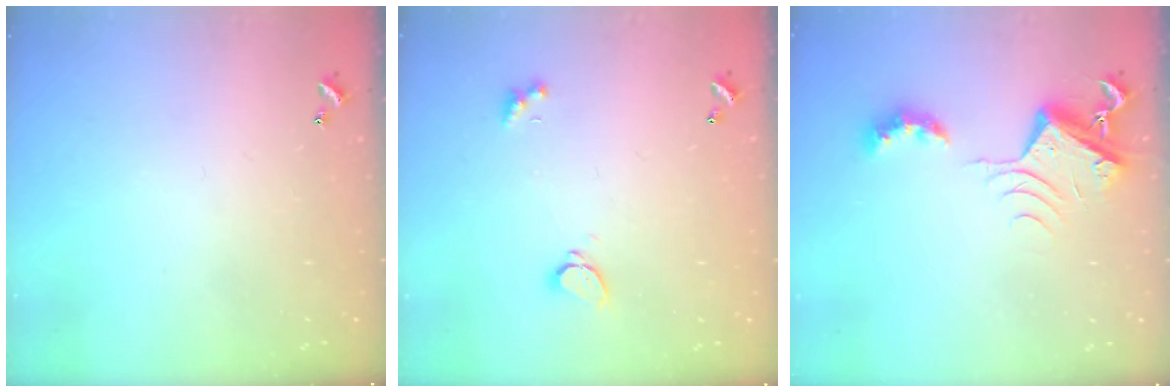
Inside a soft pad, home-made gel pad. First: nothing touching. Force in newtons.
{"total": 1.7, "press": 1.7, "slide": 0.3}
{"total": 7.6, "press": 7.5, "slide": 1.0}